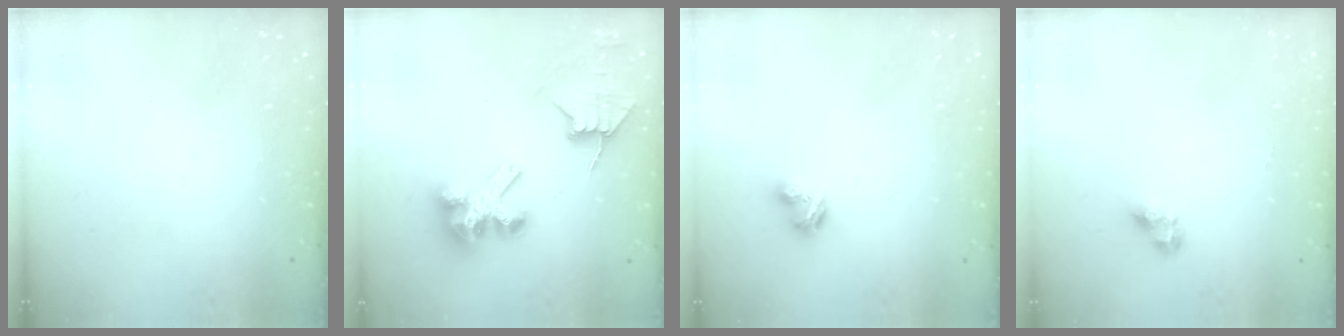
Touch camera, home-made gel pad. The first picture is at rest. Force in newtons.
{"total": 7.8, "press": 7.7, "slide": 1.0}
{"total": 2.9, "press": 2.8, "slide": 0.5}
{"total": 5.0, "press": 5.0, "slide": 0.5}